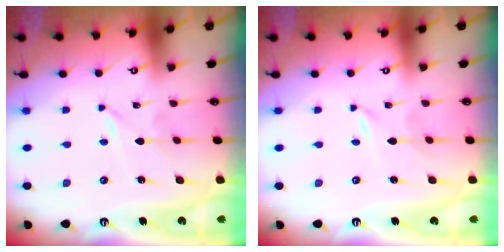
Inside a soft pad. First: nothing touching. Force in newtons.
{"total": 0.0}